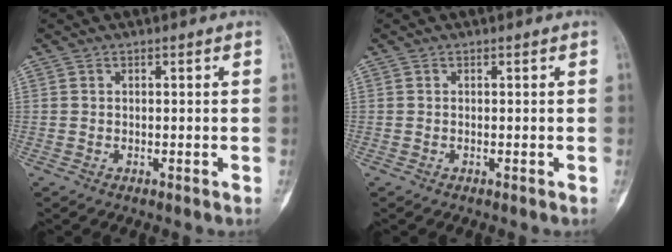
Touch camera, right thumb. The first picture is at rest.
{"total": 0.0}